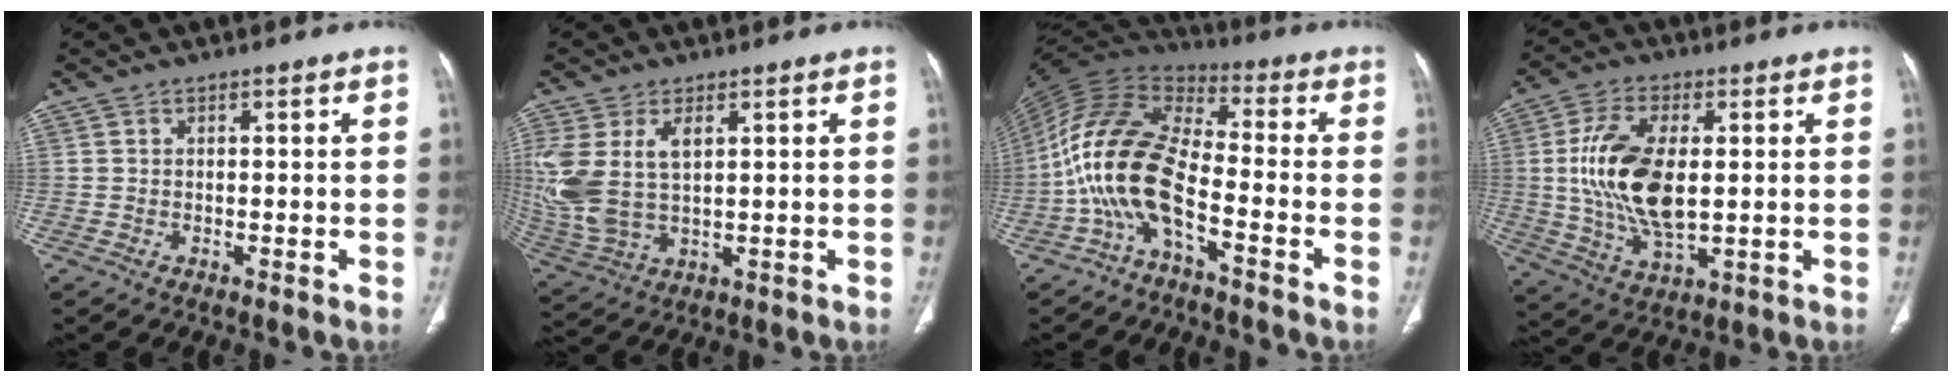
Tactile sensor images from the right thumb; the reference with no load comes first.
{"total": 14.2, "force": [3.1, 8.3, 11.1], "torque": [-0.267, 0.000, 0.075]}
{"total": 14.8, "force": [-5.3, 6.1, 12.4], "torque": [-0.258, 0.065, -0.115]}
{"total": 15.8, "force": [1.1, 8.0, 13.6], "torque": [-0.269, -0.009, 0.026]}